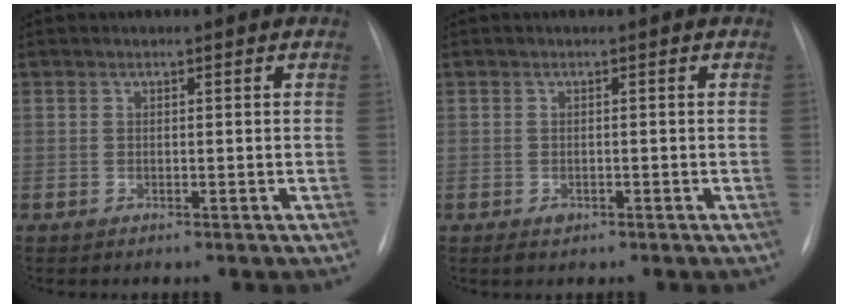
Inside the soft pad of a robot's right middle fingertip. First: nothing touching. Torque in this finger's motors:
{"motor_torque": [0.34, -0.21, 0.00, 0.01]}